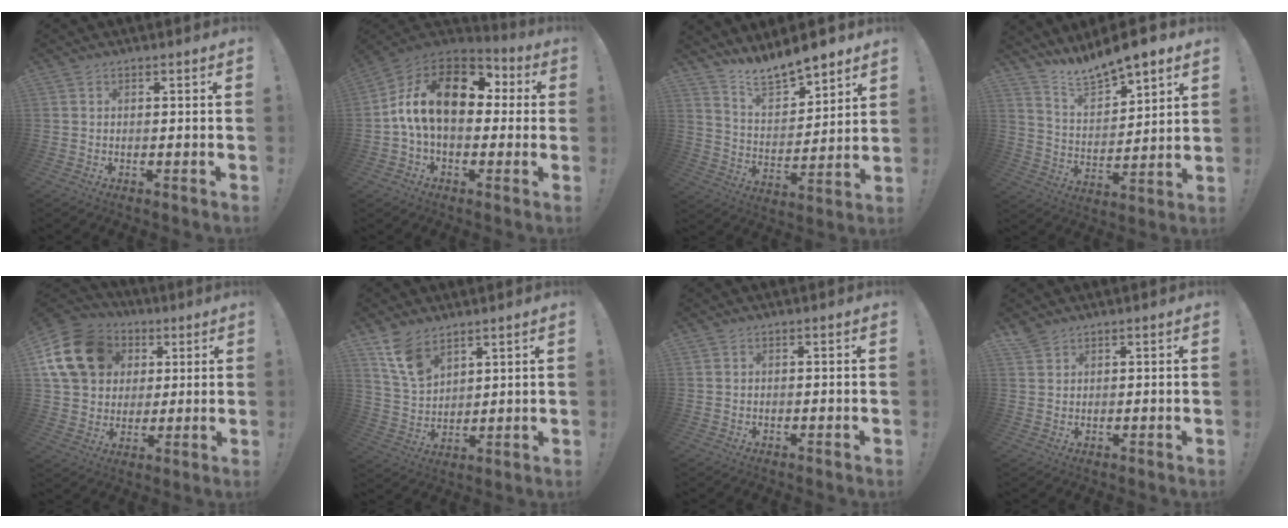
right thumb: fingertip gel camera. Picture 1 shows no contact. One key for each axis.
{"total": 19.5, "fx": 3.3, "fy": 11.4, "fz": 15.4, "tx": -0.263, "ty": 0.009, "tz": 0.059}
{"total": 11.3, "fx": 10.3, "fy": 3.1, "fz": 3.3, "tx": -0.073, "ty": -0.082, "tz": 0.193}
{"total": 10.7, "fx": 10.0, "fy": 2.5, "fz": 2.8, "tx": -0.068, "ty": -0.087, "tz": 0.183}
{"total": 18.6, "fx": 6.6, "fy": 14.7, "fz": 9.4, "tx": -0.169, "ty": -0.015, "tz": 0.139}
{"total": 10.1, "fx": 7.1, "fy": 5.4, "fz": 4.7, "tx": -0.096, "ty": -0.034, "tz": 0.141}
{"total": 0.0}
{"total": 3.2, "fx": 2.6, "fy": 1.7, "fz": 0.7, "tx": -0.004, "ty": -0.018, "tz": 0.047}